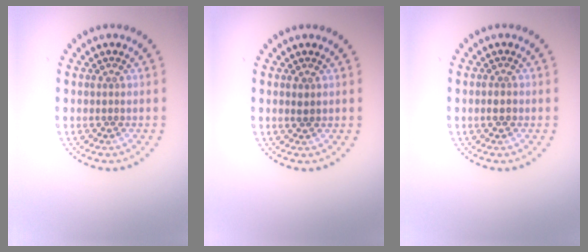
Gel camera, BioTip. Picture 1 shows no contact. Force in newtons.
{"total": 0.7, "press": 0.6, "slide": 0.2}
{"total": 1.0, "press": 0.9, "slide": 0.5}